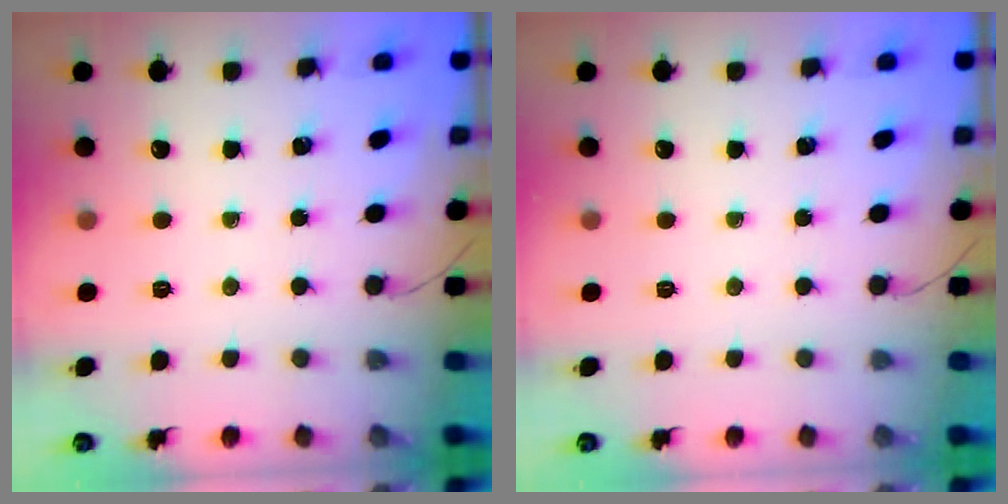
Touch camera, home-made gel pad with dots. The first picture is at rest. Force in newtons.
{"total": 0.0}